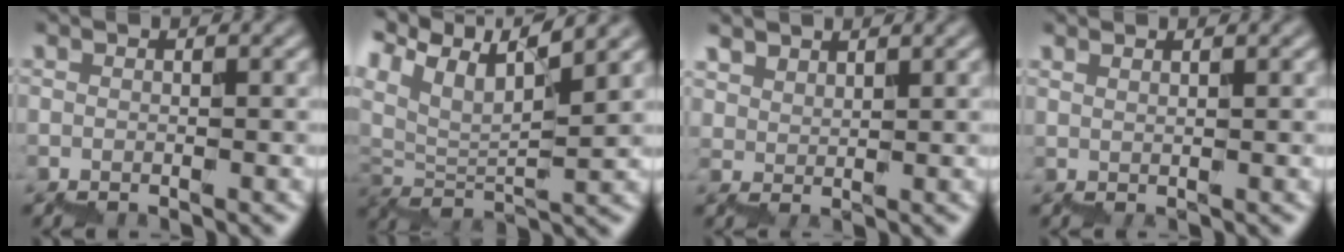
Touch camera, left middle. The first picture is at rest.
{"total": 8.9, "force": [7.8, 1.5, 3.9], "torque": [-0.087, 0.027, 0.144]}
{"total": 2.3, "force": [2.3, 0.3, -0.2], "torque": [0.007, 0.006, 0.047]}
{"total": 1.2, "force": [1.1, 0.2, 0.5], "torque": [0.011, -0.003, 0.021]}